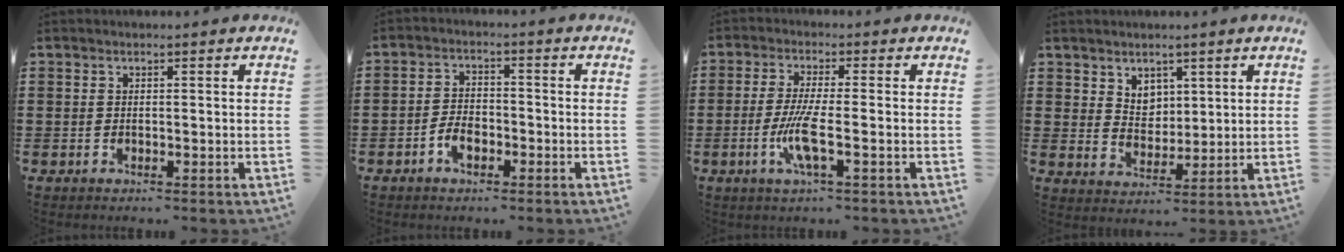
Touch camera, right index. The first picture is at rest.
{"total": 3.4, "force": [-1.8, 2.0, 2.0], "torque": [-0.044, 0.004, -0.036]}
{"total": 6.4, "force": [-1.6, 0.7, 6.1], "torque": [-0.138, -0.020, -0.037]}
{"total": 4.3, "force": [3.1, 2.9, 0.5], "torque": [-0.023, 0.003, 0.059]}